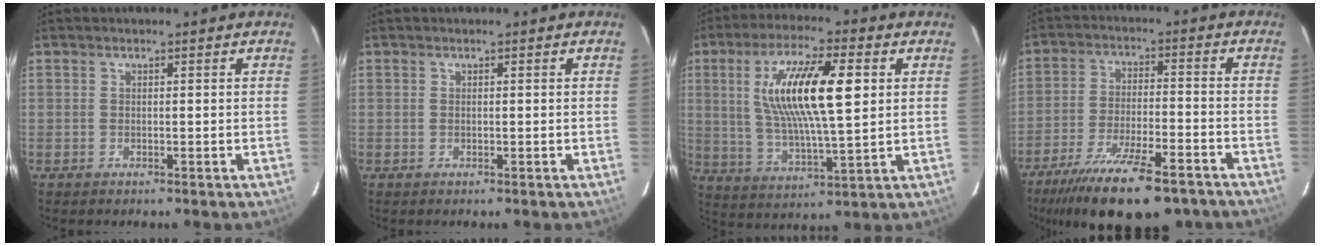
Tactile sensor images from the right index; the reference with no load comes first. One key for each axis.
{"total": 0.0}
{"total": 16.7, "fx": 3.9, "fy": 4.2, "fz": 15.7, "tx": -0.290, "ty": 0.008, "tz": 0.075}
{"total": 20.4, "fx": -15.5, "fy": 5.5, "fz": 12.0, "tx": -0.231, "ty": -0.043, "tz": -0.237}